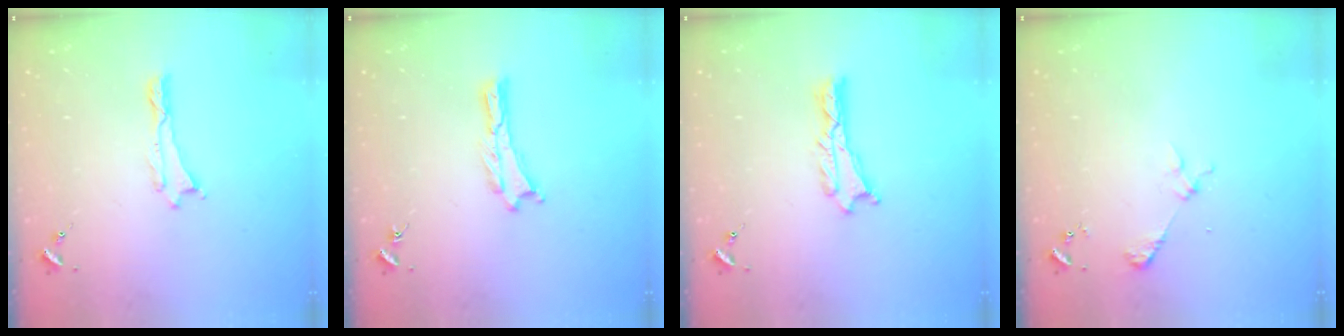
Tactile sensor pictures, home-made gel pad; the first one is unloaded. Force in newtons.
{"total": 0.0}
{"total": 0.7, "press": 0.7, "slide": 0.1}
{"total": 2.2, "press": 2.2, "slide": 0.2}